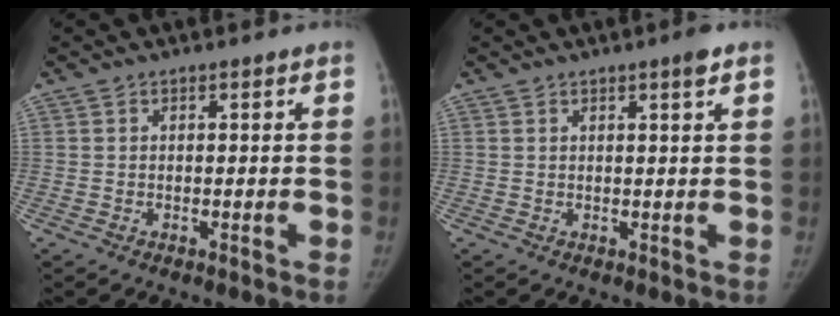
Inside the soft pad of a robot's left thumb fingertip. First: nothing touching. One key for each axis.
{"total": 1.9, "fx": 1.2, "fy": -0.1, "fz": 1.5, "tx": -0.022, "ty": -0.006, "tz": 0.019}